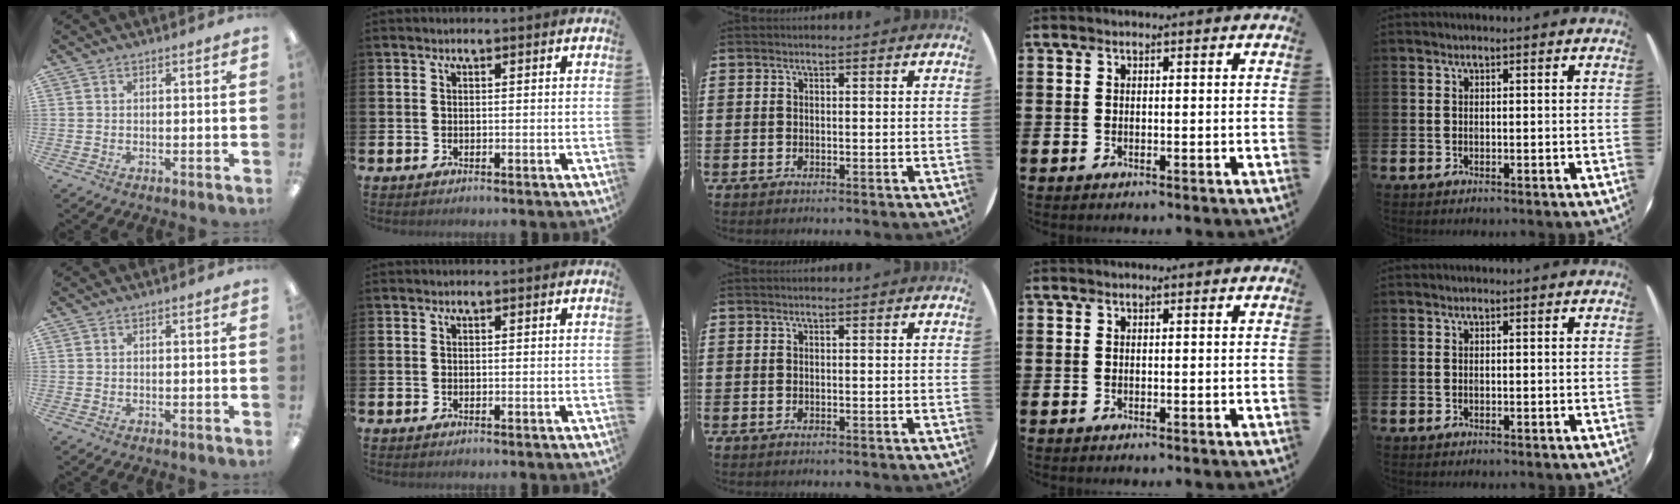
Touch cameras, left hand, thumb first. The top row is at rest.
{}